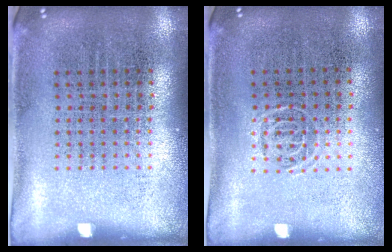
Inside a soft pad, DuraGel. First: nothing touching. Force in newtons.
{"total": 0.6, "press": 0.4, "slide": 0.4}